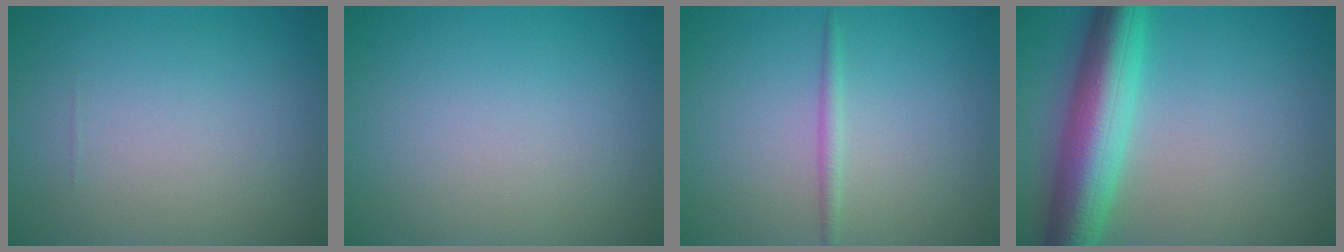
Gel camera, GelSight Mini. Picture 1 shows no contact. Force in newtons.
{"total": 0.0}
{"total": 1.1, "press": 1.1, "slide": 0.1}
{"total": 8.5, "press": 8.4, "slide": 0.1}